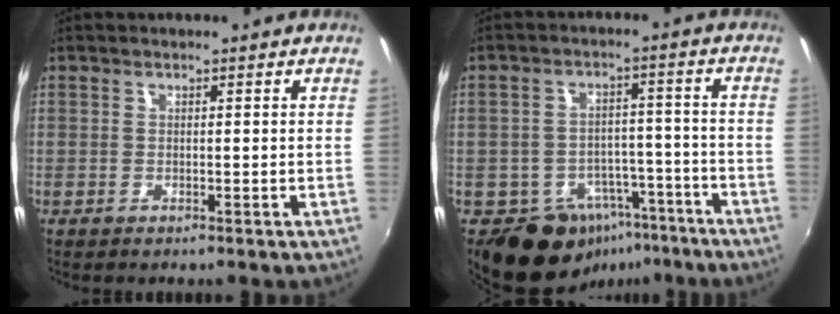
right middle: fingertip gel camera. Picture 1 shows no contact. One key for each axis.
{"total": 11.4, "fx": -7.3, "fy": 7.9, "fz": 3.8, "tx": -0.068, "ty": 0.025, "tz": -0.081}